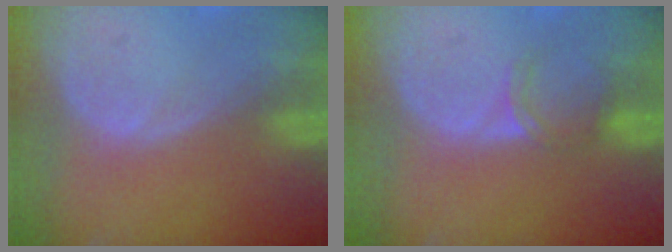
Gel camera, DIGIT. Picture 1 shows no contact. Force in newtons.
{"total": 2.9, "press": 2.5, "slide": 1.5}